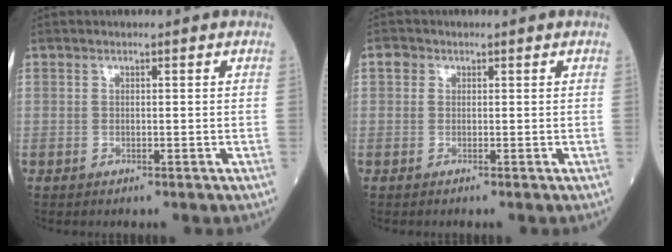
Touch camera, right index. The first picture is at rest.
{"total": 1.0, "force": [0.2, 0.9, 0.3], "torque": [-0.002, 0.006, -0.002]}